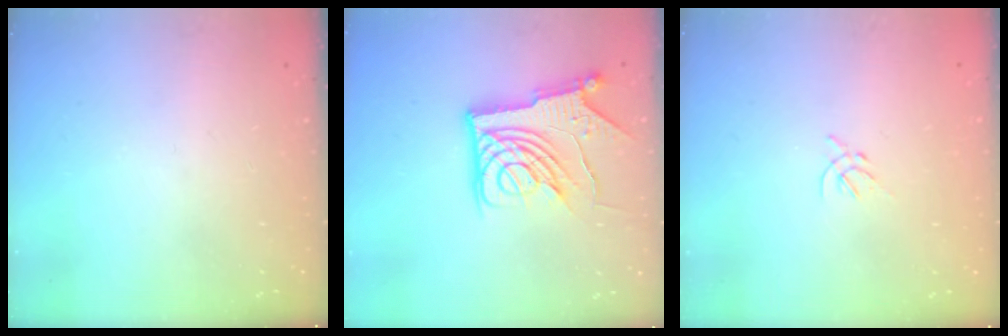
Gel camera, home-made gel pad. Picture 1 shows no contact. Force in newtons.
{"total": 13.0, "press": 12.9, "slide": 1.7}
{"total": 1.7, "press": 1.6, "slide": 0.6}